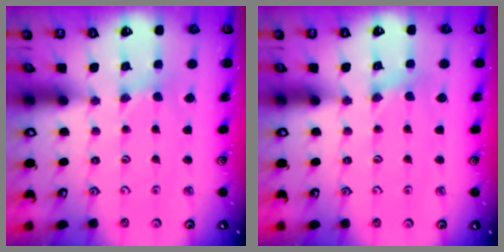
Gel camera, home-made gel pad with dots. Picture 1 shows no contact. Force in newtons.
{"total": 0.0}